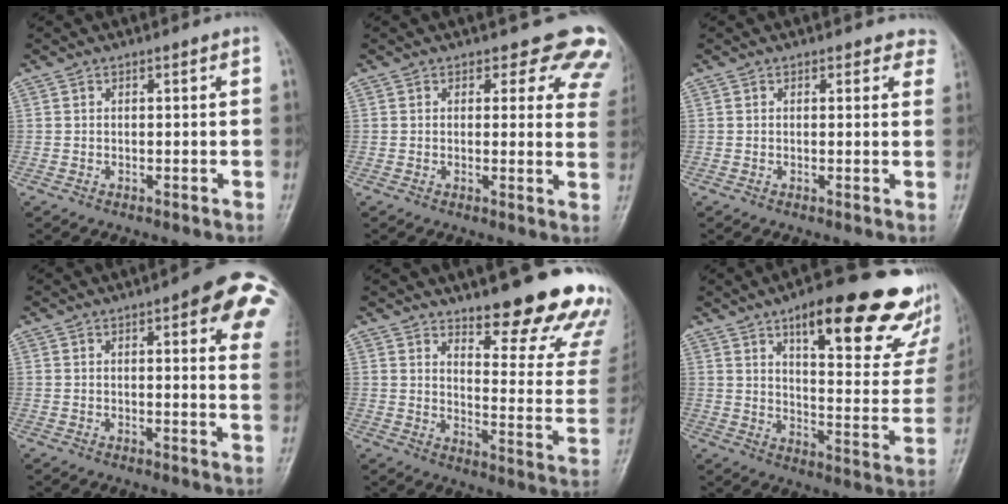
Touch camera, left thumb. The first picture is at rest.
{"total": 9.9, "force": [8.4, 4.7, 2.4], "torque": [0.036, -0.040, 0.055]}
{"total": 3.4, "force": [2.8, 1.9, 0.4], "torque": [0.035, -0.011, 0.010]}
{"total": 14.2, "force": [5.9, 4.2, 12.3], "torque": [-0.114, -0.015, 0.055]}
{"total": 20.4, "force": [15.7, 5.1, 11.9], "torque": [-0.112, -0.122, 0.198]}
{"total": 27.6, "force": [16.1, 8.8, 20.5], "torque": [-0.236, -0.060, 0.219]}